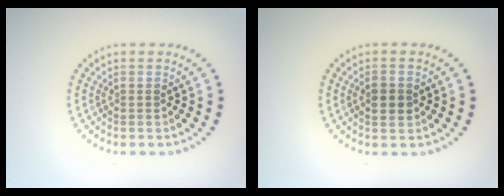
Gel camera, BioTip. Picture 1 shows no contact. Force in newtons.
{"total": 1.7, "press": 1.7, "slide": 0.1}